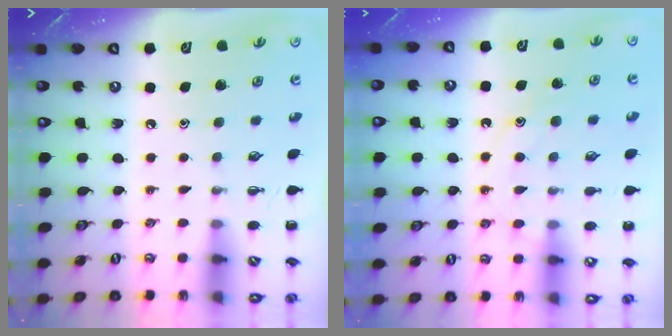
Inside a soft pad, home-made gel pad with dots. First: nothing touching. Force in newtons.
{"total": 11.5, "press": 11.5, "slide": 0.7}